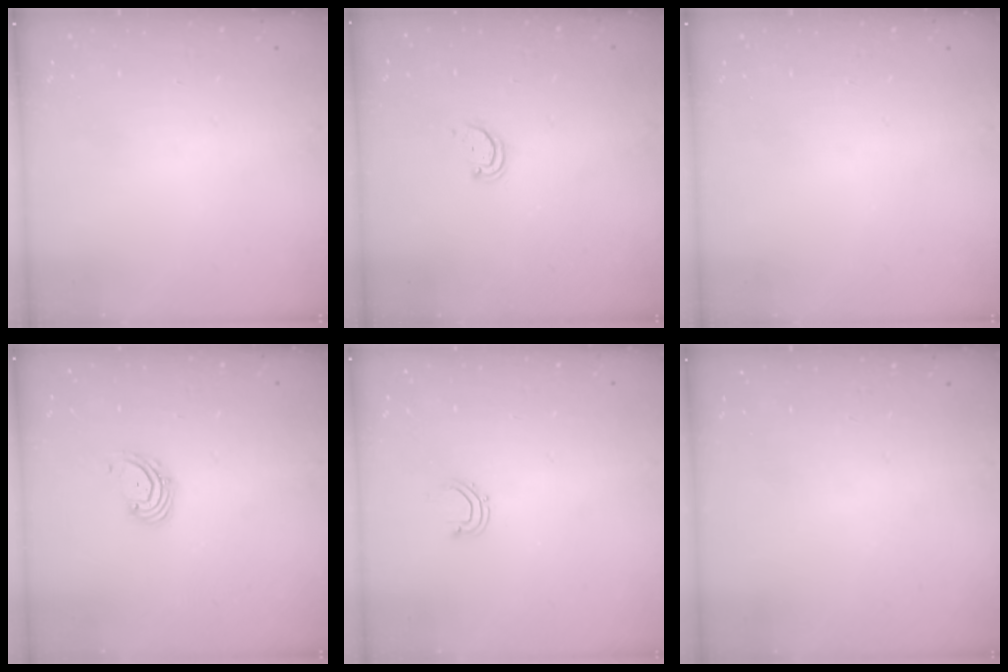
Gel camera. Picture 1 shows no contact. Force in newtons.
{"total": 2.2, "press": 2.1, "slide": 0.4}
{"total": 0.0}
{"total": 2.6, "press": 2.5, "slide": 0.6}
{"total": 3.9, "press": 3.8, "slide": 0.7}
{"total": 0.0}